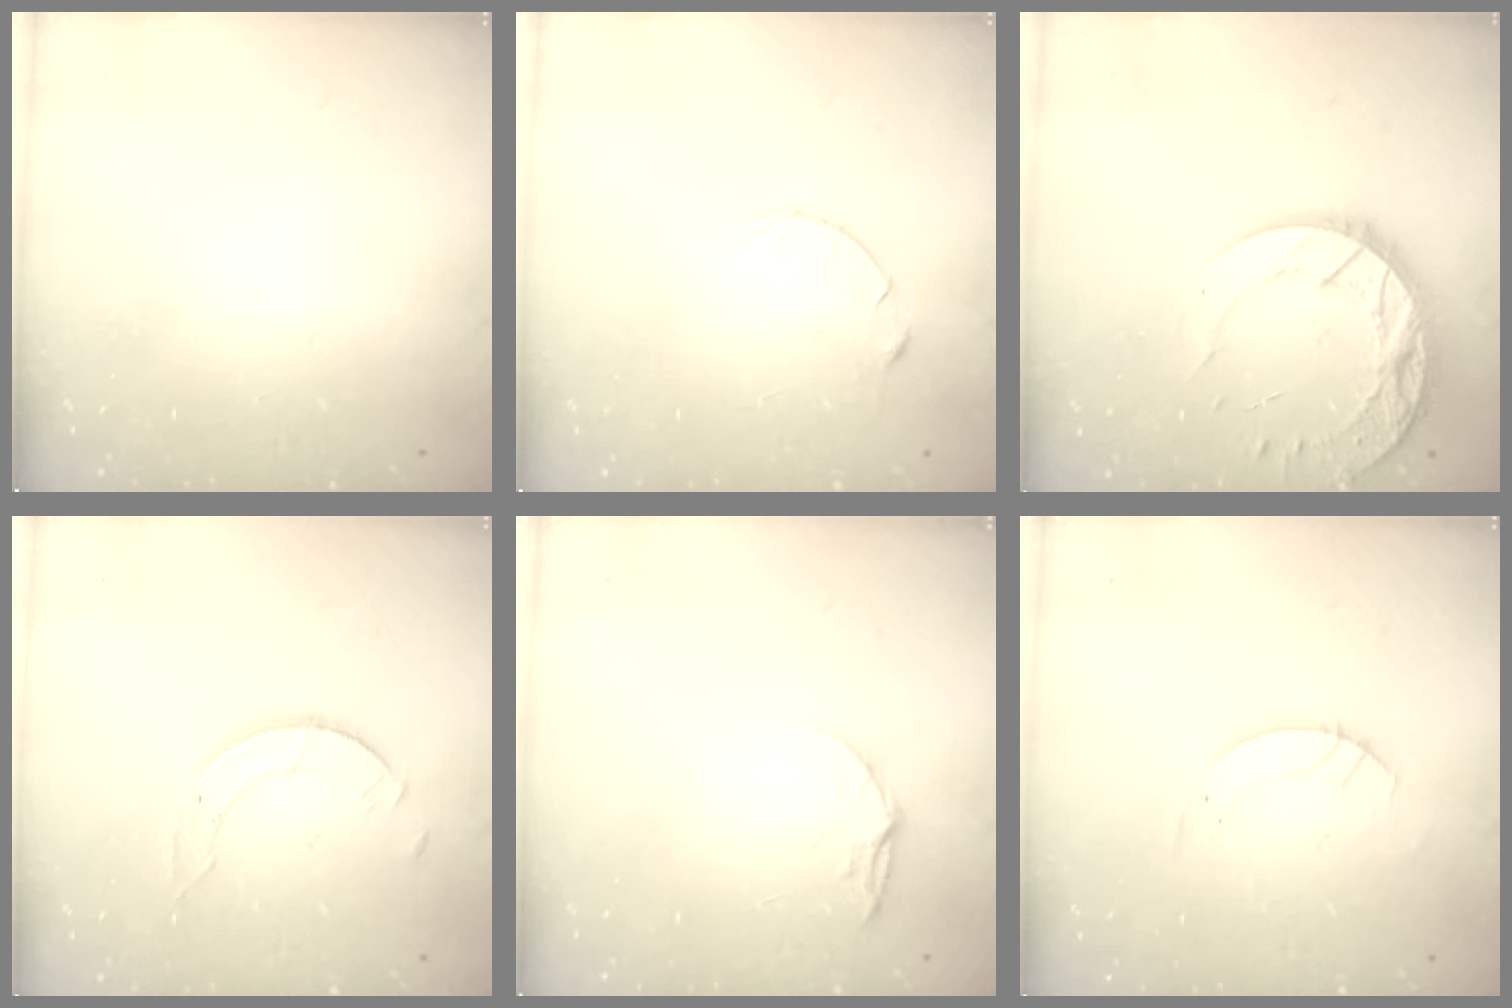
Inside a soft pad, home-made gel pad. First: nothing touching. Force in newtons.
{"total": 4.1, "press": 4.0, "slide": 0.4}
{"total": 16.1, "press": 16.0, "slide": 1.2}
{"total": 3.6, "press": 3.5, "slide": 0.4}
{"total": 5.3, "press": 5.3, "slide": 0.5}
{"total": 3.5, "press": 3.5, "slide": 0.4}